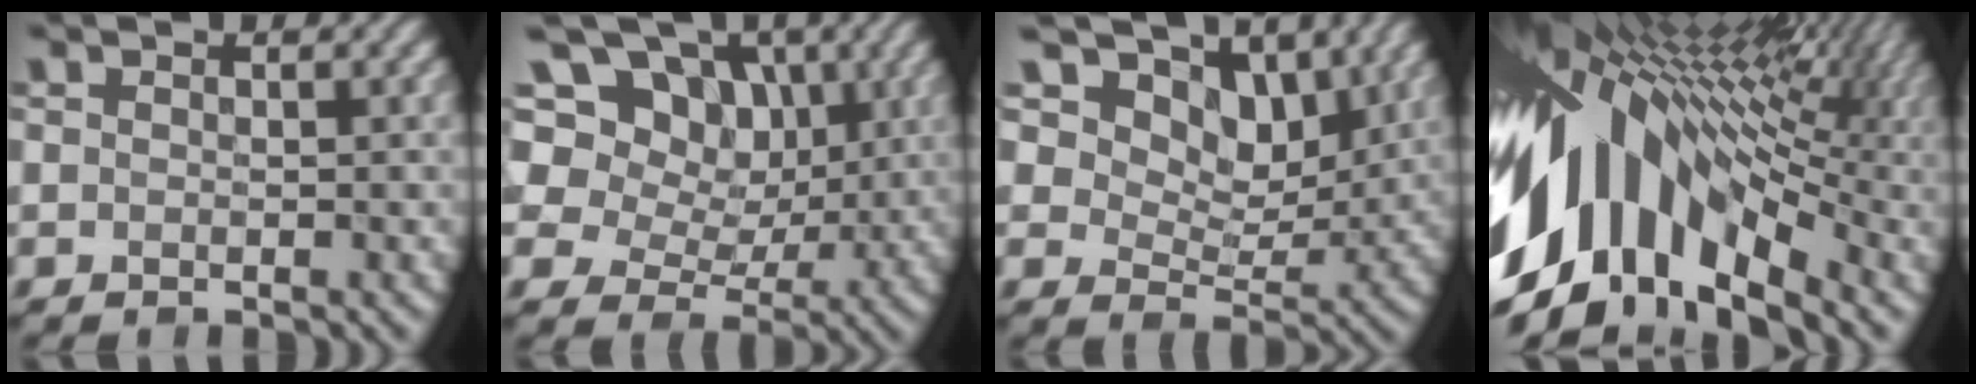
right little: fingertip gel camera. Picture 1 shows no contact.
{"total": 14.5, "force": [6.7, 10.4, 7.7], "torque": [-0.159, 0.042, 0.105]}
{"total": 13.6, "force": [8.3, 7.9, 7.3], "torque": [-0.144, 0.006, 0.134]}
{"total": 16.3, "force": [-0.6, 10.3, 12.7], "torque": [-0.247, 0.036, -0.025]}